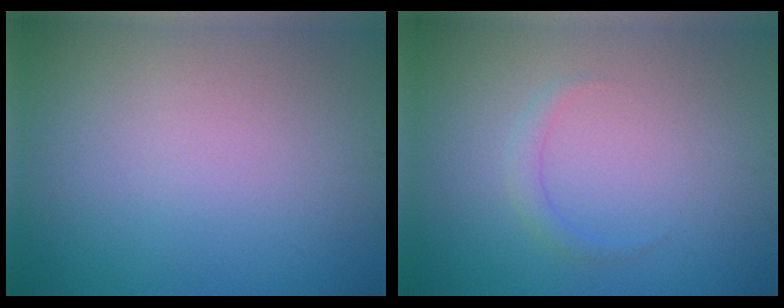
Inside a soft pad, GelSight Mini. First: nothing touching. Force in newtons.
{"total": 0.8, "press": 0.8, "slide": 0.0}